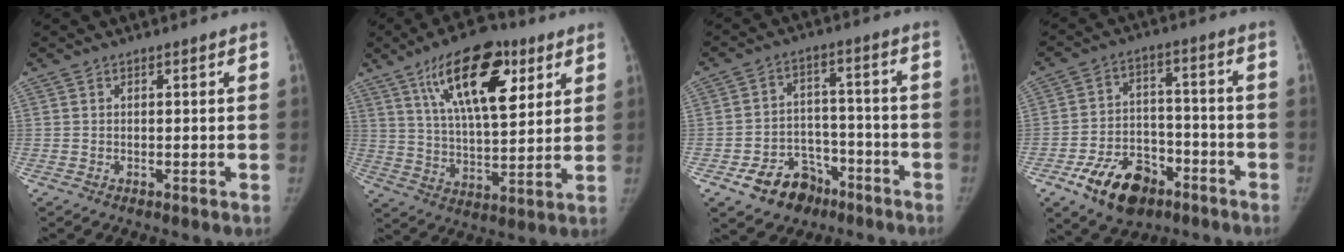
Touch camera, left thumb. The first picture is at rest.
{"total": 18.7, "force": [9.0, 8.0, 14.2], "torque": [-0.195, -0.031, 0.154]}
{"total": 10.7, "force": [-6.5, 7.6, 3.8], "torque": [-0.024, 0.059, -0.096]}
{"total": 13.7, "force": [-8.0, 8.4, 7.3], "torque": [-0.092, 0.052, -0.129]}